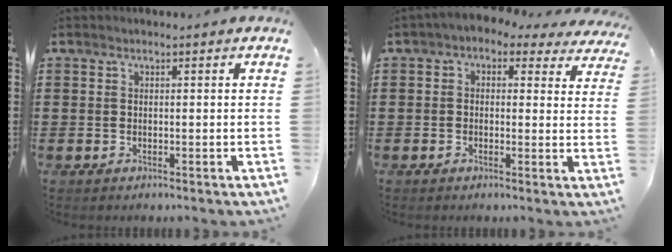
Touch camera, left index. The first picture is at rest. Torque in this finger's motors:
{"motor_torque": [2.14, 0.00, 0.56, -0.03]}